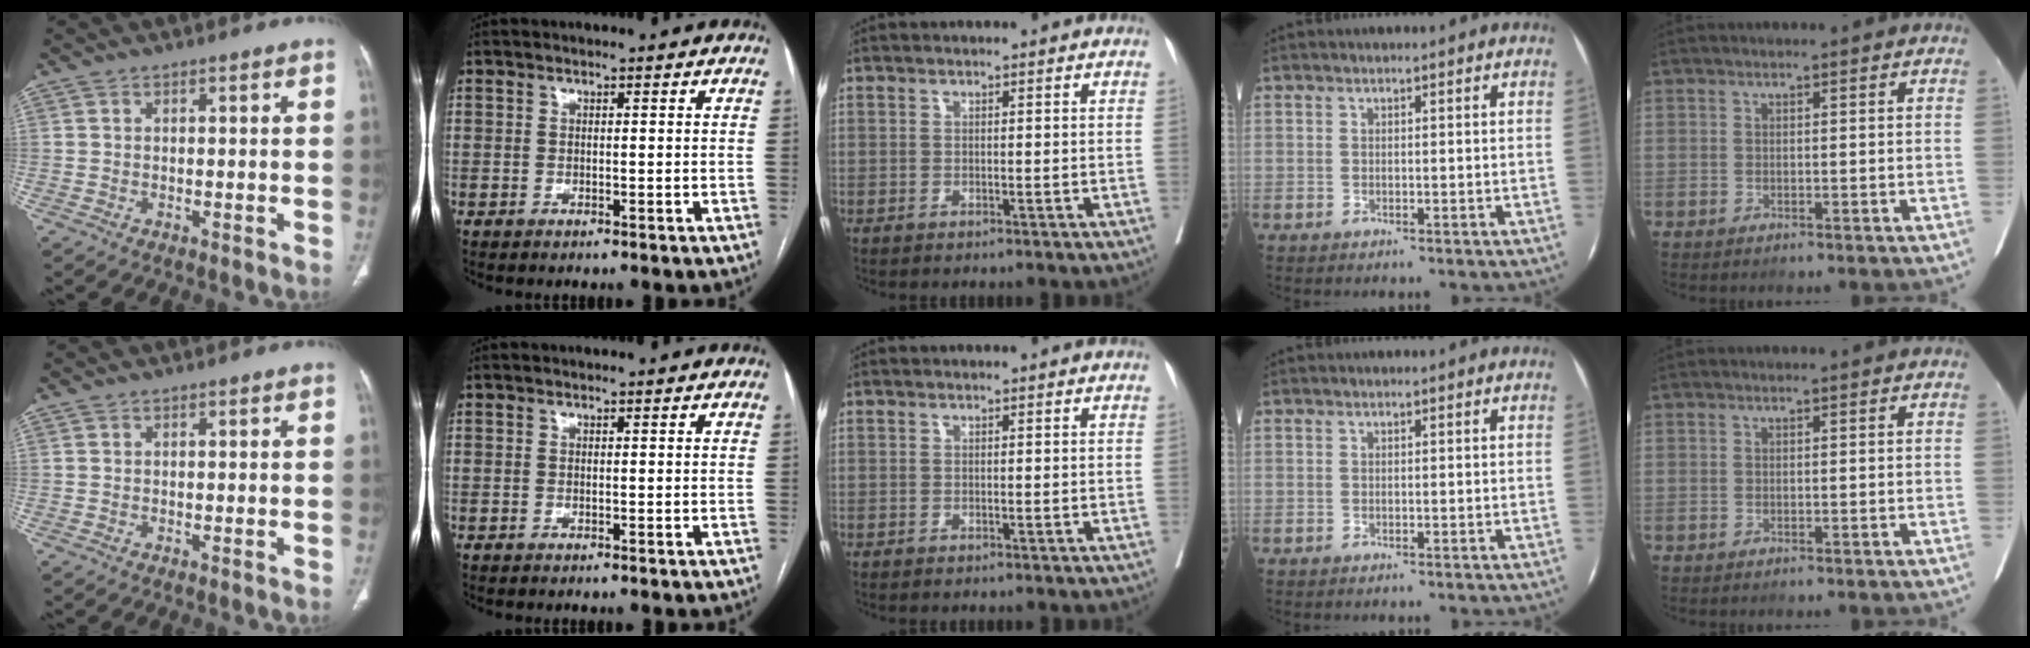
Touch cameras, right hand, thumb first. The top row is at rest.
{}